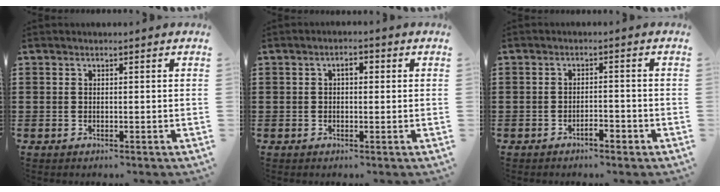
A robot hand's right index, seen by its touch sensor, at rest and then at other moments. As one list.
[{"total": 2.0, "force": [0.1, 1.0, 1.7], "torque": [-0.034, 0.009, -0.002]}, {"total": 2.2, "force": [-1.7, 0.7, 1.1], "torque": [-0.024, 0.004, -0.034]}]